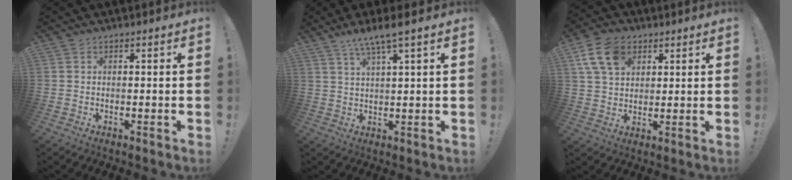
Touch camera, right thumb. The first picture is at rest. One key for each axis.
{"total": 6.1, "fx": 4.4, "fy": -0.5, "fz": 4.2, "tx": -0.075, "ty": -0.021, "tz": 0.070}
{"total": 11.7, "fx": 5.5, "fy": 8.0, "fz": 6.5, "tx": -0.116, "ty": -0.010, "tz": 0.106}